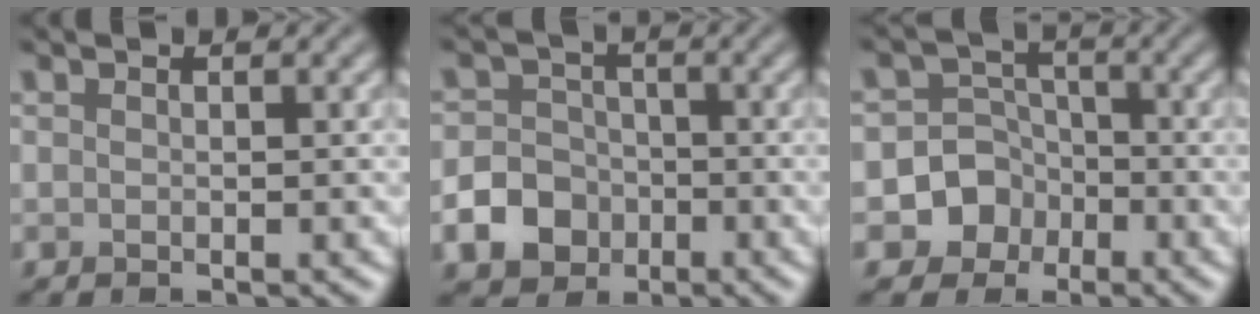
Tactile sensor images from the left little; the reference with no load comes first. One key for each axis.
{"total": 4.7, "fx": -2.1, "fy": 3.9, "fz": 1.7, "tx": -0.019, "ty": 0.001, "tz": -0.053}
{"total": 5.7, "fx": -2.3, "fy": 5.2, "fz": 0.6, "tx": 0.017, "ty": 0.006, "tz": -0.066}